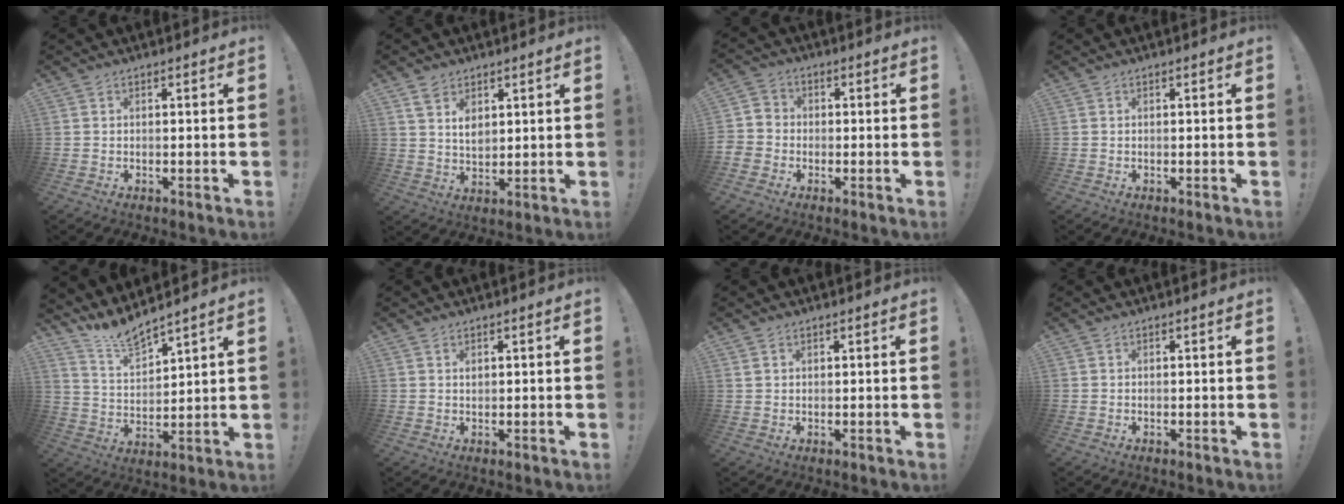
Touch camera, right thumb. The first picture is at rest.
{"total": 5.7, "force": [3.4, 3.8, 2.6], "torque": [-0.036, -0.018, 0.061]}
{"total": 4.5, "force": [-2.0, 3.9, 1.0], "torque": [-0.024, 0.019, -0.036]}
{"total": 0.0}
{"total": 8.6, "force": [8.1, 0.8, 2.7], "torque": [-0.060, -0.060, 0.150]}
{"total": 0.8, "force": [0.5, 0.5, 0.4], "torque": [-0.005, -0.002, 0.009]}
{"total": 1.2, "force": [0.8, 0.8, 0.5], "torque": [-0.009, 0.001, 0.015]}
{"total": 0.0}